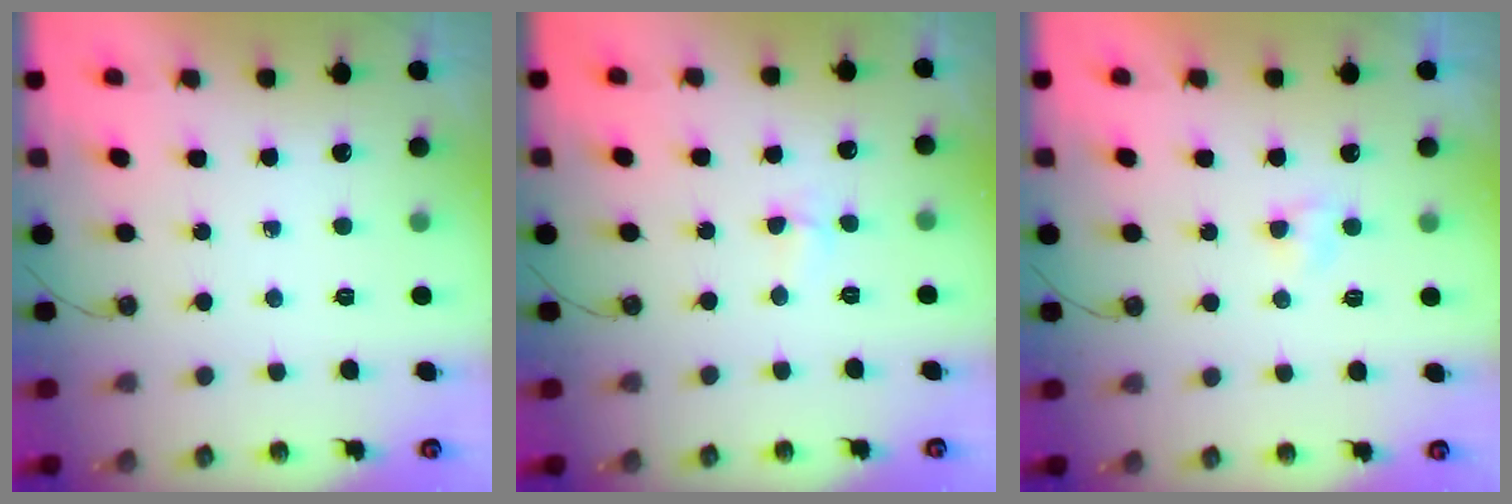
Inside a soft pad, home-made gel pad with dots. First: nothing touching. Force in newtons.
{"total": 2.9, "press": 2.8, "slide": 0.7}
{"total": 2.7, "press": 2.7, "slide": 0.4}